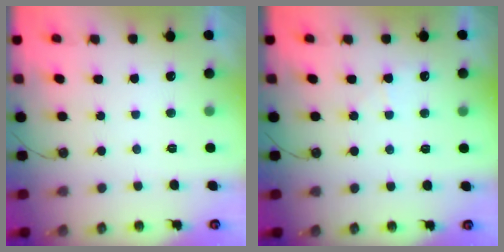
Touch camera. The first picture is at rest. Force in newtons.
{"total": 5.0, "press": 4.9, "slide": 0.7}